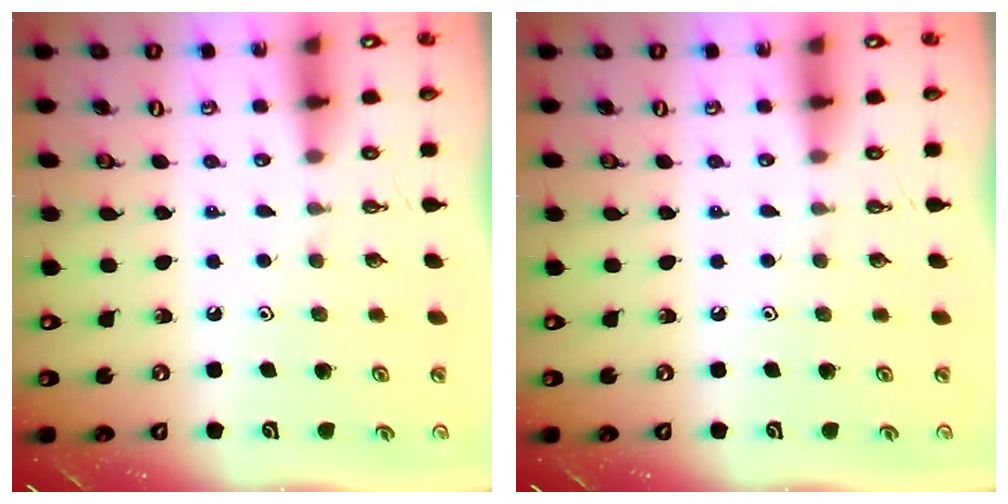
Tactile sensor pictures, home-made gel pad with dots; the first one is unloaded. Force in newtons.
{"total": 0.0}